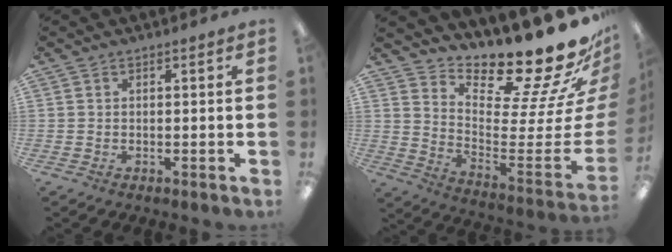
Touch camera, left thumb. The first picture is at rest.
{"total": 20.4, "force": [18.1, 3.2, 8.9], "torque": [-0.106, -0.170, 0.288]}